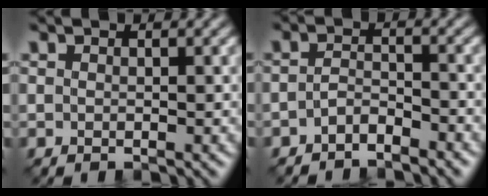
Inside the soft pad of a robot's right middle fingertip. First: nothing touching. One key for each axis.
{"total": 1.9, "fx": -1.6, "fy": 0.4, "fz": 0.9, "tx": -0.025, "ty": 0.008, "tz": -0.035}